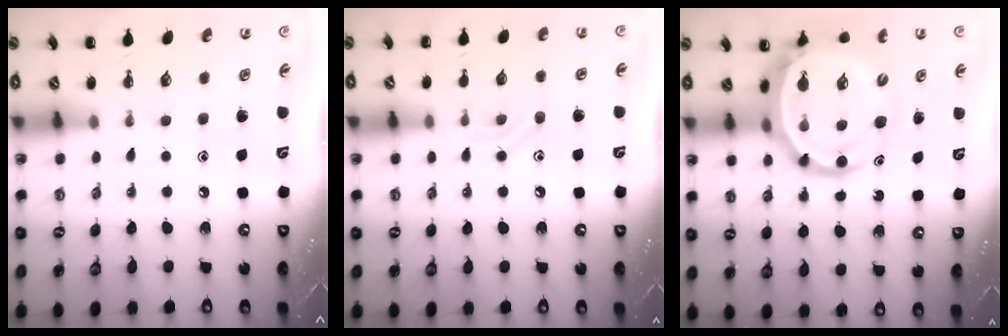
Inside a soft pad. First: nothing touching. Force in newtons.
{"total": 8.4, "press": 8.3, "slide": 1.4}
{"total": 11.1, "press": 10.6, "slide": 3.4}